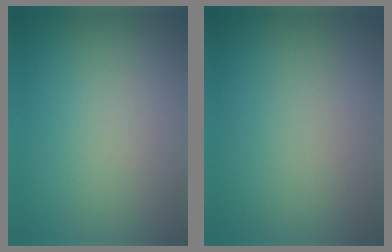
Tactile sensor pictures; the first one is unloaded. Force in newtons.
{"total": 0.0}